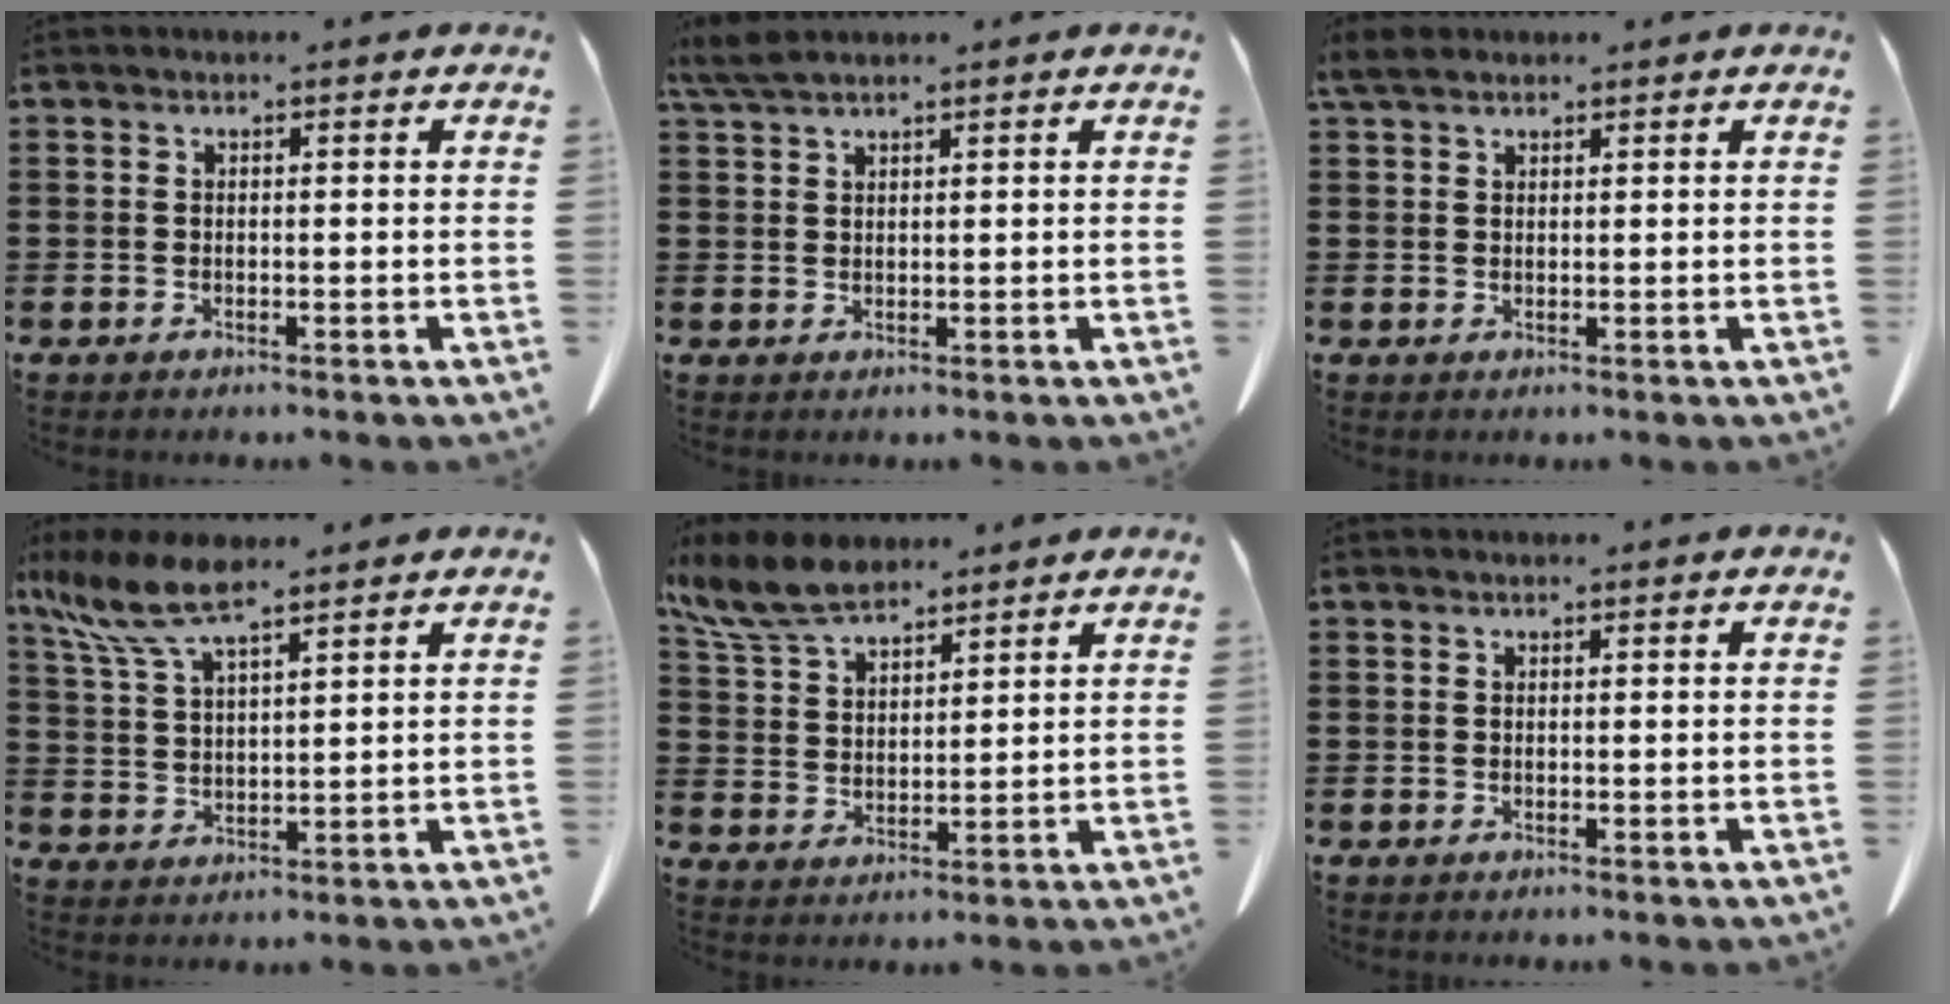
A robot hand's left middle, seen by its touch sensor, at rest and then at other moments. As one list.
[{"total": 2.7, "force": [2.1, 0.4, 1.7], "torque": [-0.038, 0.001, 0.039]}, {"total": 2.6, "force": [2.0, 0.9, 1.4], "torque": [-0.035, 0.006, 0.039]}, {"total": 9.0, "force": [6.3, 2.5, 5.9], "torque": [-0.145, -0.016, 0.112]}, {"total": 8.2, "force": [6.7, 2.8, 3.7], "torque": [-0.096, -0.010, 0.128]}, {"total": 0.0}]